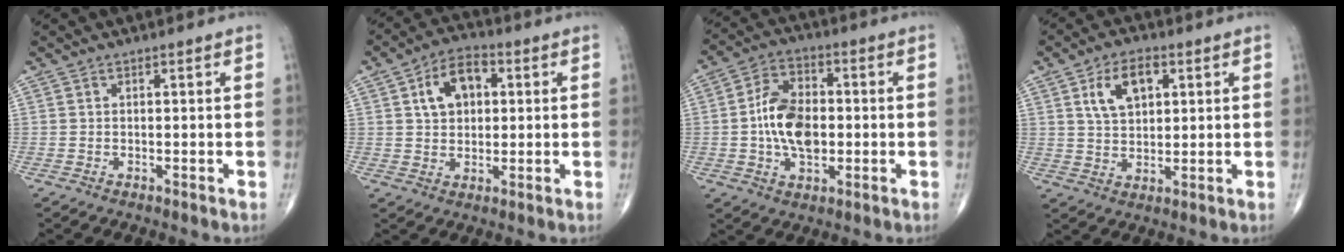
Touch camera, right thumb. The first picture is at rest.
{"total": 9.0, "force": [2.4, 5.9, 6.4], "torque": [-0.090, 0.009, 0.035]}
{"total": 8.4, "force": [-0.4, 5.1, 6.7], "torque": [-0.112, 0.007, -0.010]}
{"total": 8.4, "force": [3.1, 4.8, 6.1], "torque": [-0.094, -0.003, 0.057]}